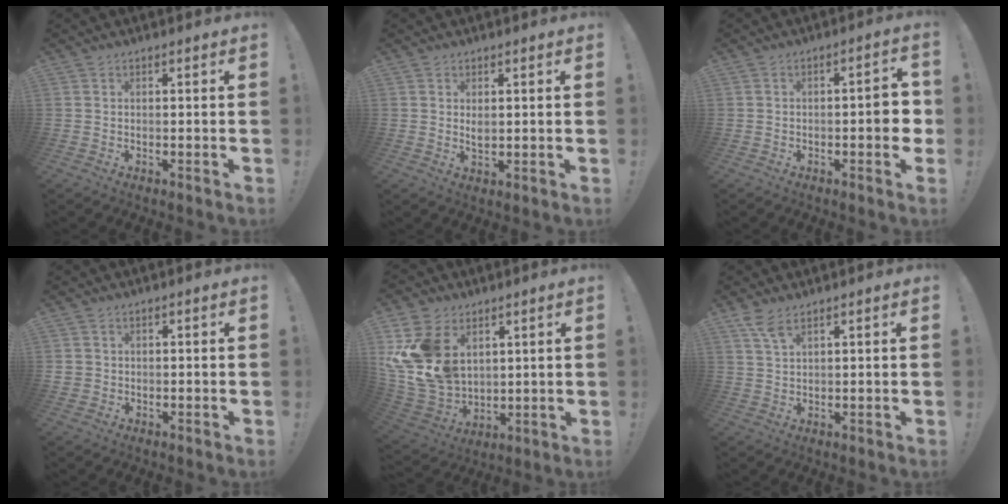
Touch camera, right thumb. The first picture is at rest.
{"total": 2.2, "force": [1.0, 1.1, 1.6], "torque": [-0.019, -0.006, 0.015]}
{"total": 6.0, "force": [-1.4, 2.1, 5.5], "torque": [-0.070, 0.004, -0.021]}
{"total": 1.7, "force": [0.5, 1.6, 0.3], "torque": [-0.001, -0.001, 0.009]}
{"total": 17.3, "force": [5.9, 12.8, 10.0], "torque": [-0.210, -0.034, 0.117]}
{"total": 5.1, "force": [3.7, 1.2, 3.3], "torque": [-0.063, -0.016, 0.067]}